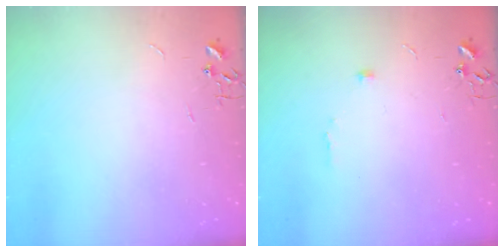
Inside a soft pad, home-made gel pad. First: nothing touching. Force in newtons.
{"total": 6.2, "press": 6.0, "slide": 1.6}